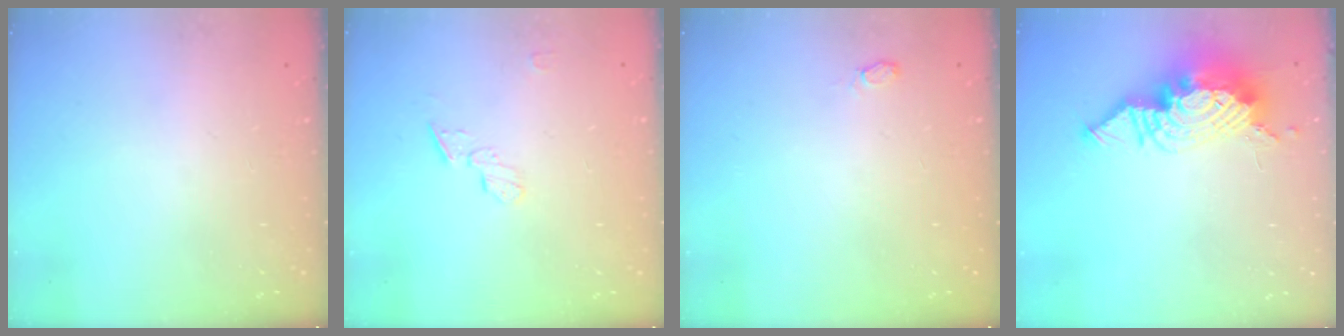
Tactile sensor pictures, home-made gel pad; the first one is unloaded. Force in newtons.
{"total": 6.2, "press": 6.1, "slide": 0.6}
{"total": 4.5, "press": 4.3, "slide": 1.2}
{"total": 21.4, "press": 18.4, "slide": 10.8}